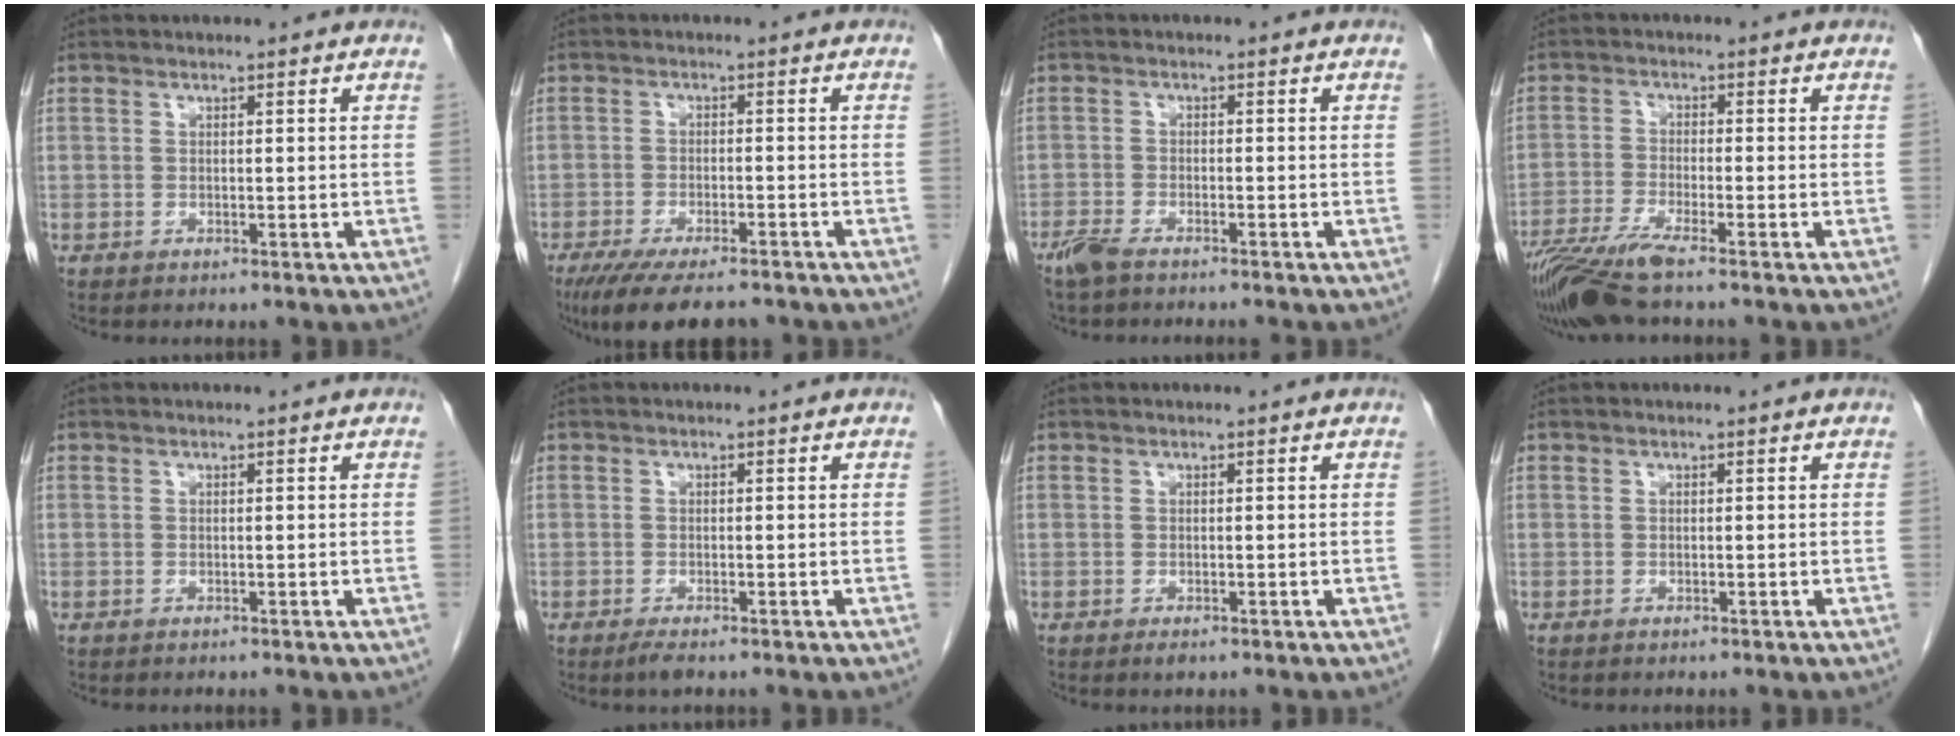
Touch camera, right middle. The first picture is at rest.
{"total": 11.2, "force": [-8.9, 2.6, 6.2], "torque": [-0.096, -0.017, -0.137]}
{"total": 4.3, "force": [-3.6, 0.6, 2.3], "torque": [-0.044, -0.009, -0.059]}
{"total": 8.6, "force": [-6.7, -0.3, 5.4], "torque": [-0.101, -0.023, -0.121]}
{"total": 0.0}
{"total": 1.5, "force": [-1.1, 0.2, 1.1], "torque": [-0.026, -0.006, -0.019]}
{"total": 0.7, "force": [-0.5, 0.3, 0.5], "torque": [-0.008, -0.001, -0.005]}
{"total": 0.0}